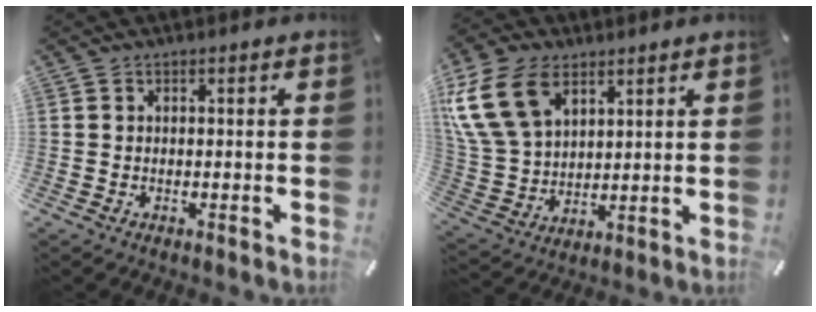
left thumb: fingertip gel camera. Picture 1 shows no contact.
{"total": 16.0, "force": [7.5, 11.0, 8.9], "torque": [-0.236, -0.018, 0.139]}